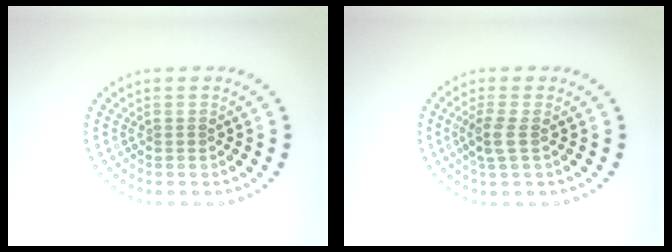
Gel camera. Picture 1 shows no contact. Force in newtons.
{"total": 2.1, "press": 1.9, "slide": 1.0}